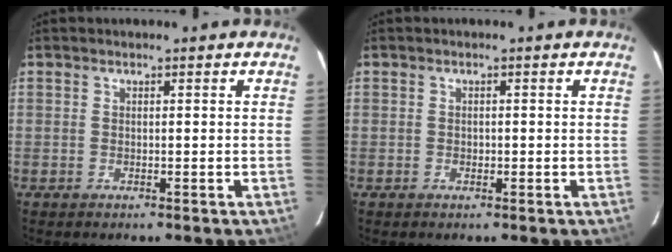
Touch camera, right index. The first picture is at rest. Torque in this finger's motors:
{"motor_torque": [-0.08, 0.02, -0.02, 0.00]}